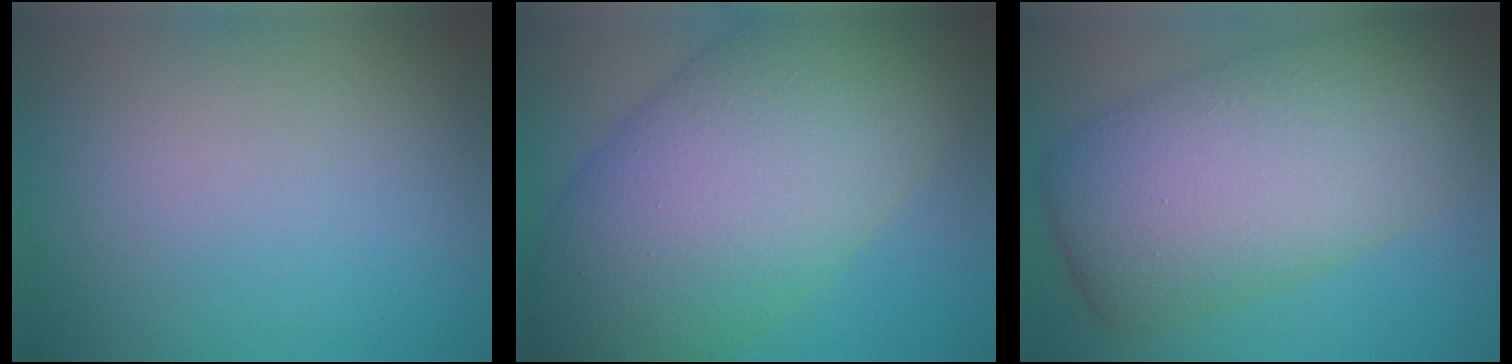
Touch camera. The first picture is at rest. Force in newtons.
{"total": 15.6, "press": 15.6, "slide": 0.3}
{"total": 12.1, "press": 12.1, "slide": 0.4}